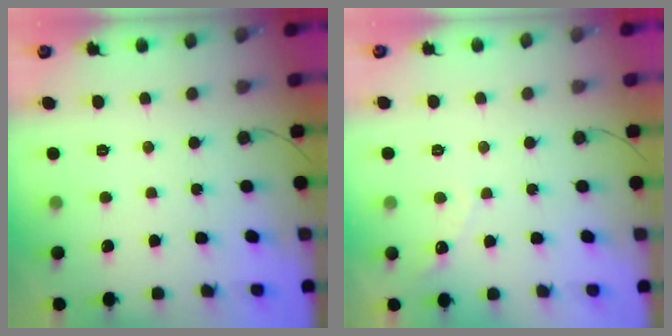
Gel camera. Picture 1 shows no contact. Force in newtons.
{"total": 2.9, "press": 2.9, "slide": 0.2}